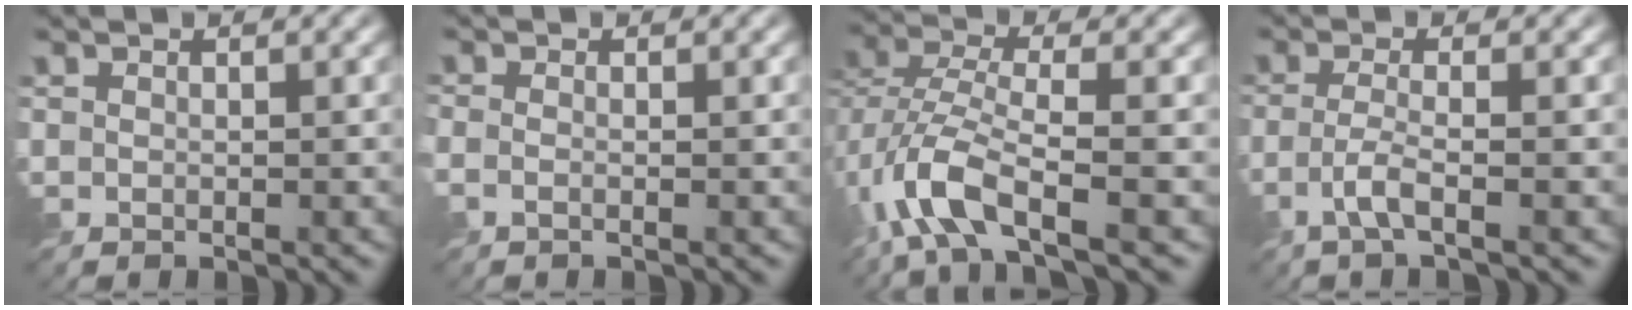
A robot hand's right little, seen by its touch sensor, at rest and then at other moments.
{"total": 1.0, "force": [-0.5, 0.4, 0.7], "torque": [-0.019, -0.005, -0.013]}
{"total": 5.9, "force": [-2.9, 2.1, 4.7], "torque": [-0.103, 0.000, -0.067]}
{"total": 2.5, "force": [-1.3, 0.4, 2.1], "torque": [-0.045, 0.002, -0.036]}